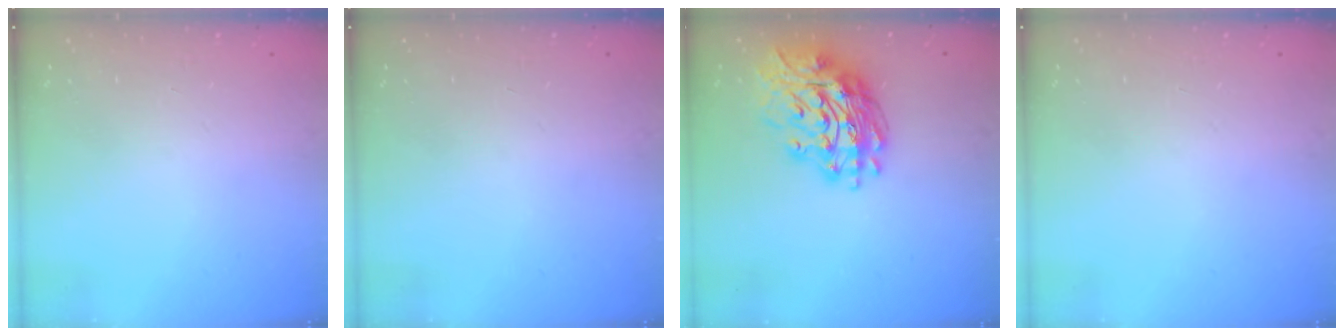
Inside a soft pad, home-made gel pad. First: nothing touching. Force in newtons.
{"total": 0.0}
{"total": 17.2, "press": 17.1, "slide": 1.9}
{"total": 0.0}